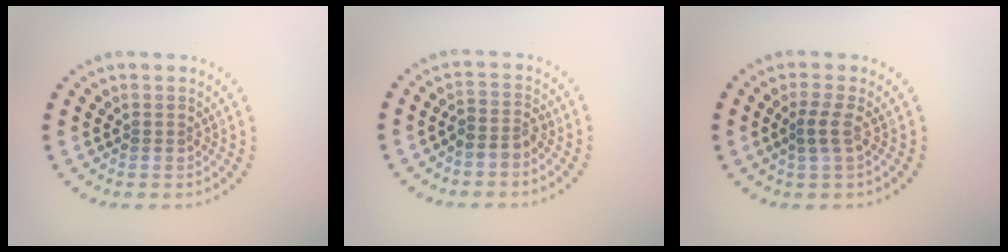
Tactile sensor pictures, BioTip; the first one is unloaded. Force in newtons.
{"total": 2.0, "press": 1.6, "slide": 1.2}
{"total": 1.4, "press": 1.1, "slide": 0.8}